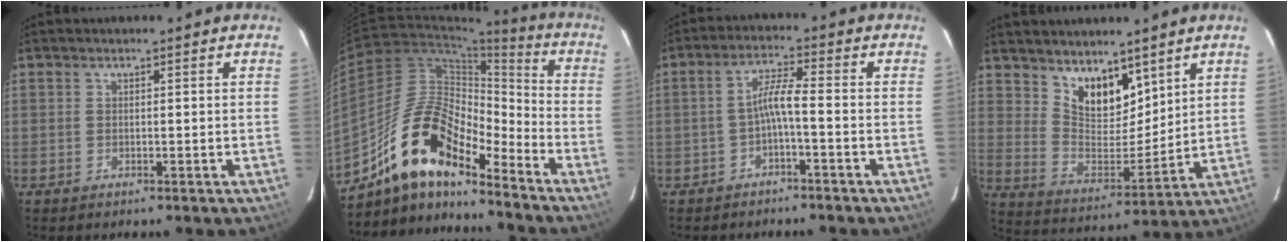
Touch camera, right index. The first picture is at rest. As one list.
[{"total": 16.9, "force": [-12.7, 5.7, 9.6], "torque": [-0.169, 0.013, -0.245]}, {"total": 4.0, "force": [-1.8, -0.1, 3.6], "torque": [-0.080, 0.011, -0.033]}, {"total": 11.3, "force": [8.1, 5.8, 5.5], "torque": [-0.091, -0.003, 0.158]}]